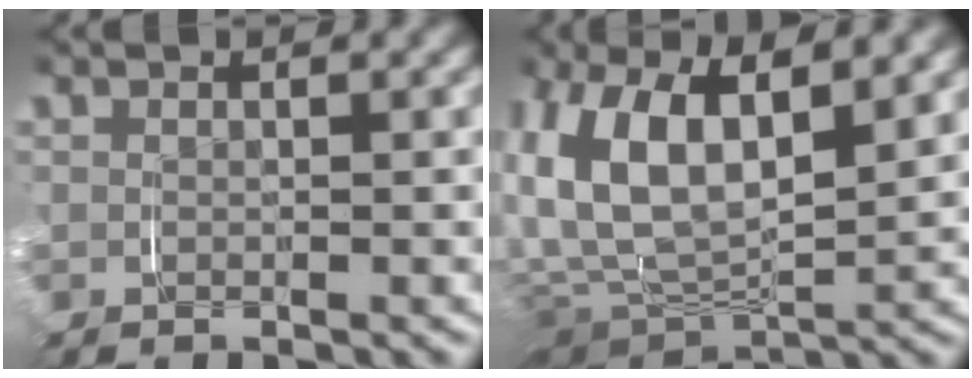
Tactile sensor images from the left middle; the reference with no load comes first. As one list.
[{"total": 8.7, "force": [2.8, 6.3, 5.4], "torque": [-0.115, 0.015, 0.030]}]